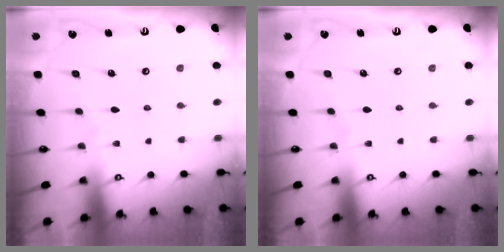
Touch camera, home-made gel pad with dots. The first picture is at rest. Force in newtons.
{"total": 0.0}